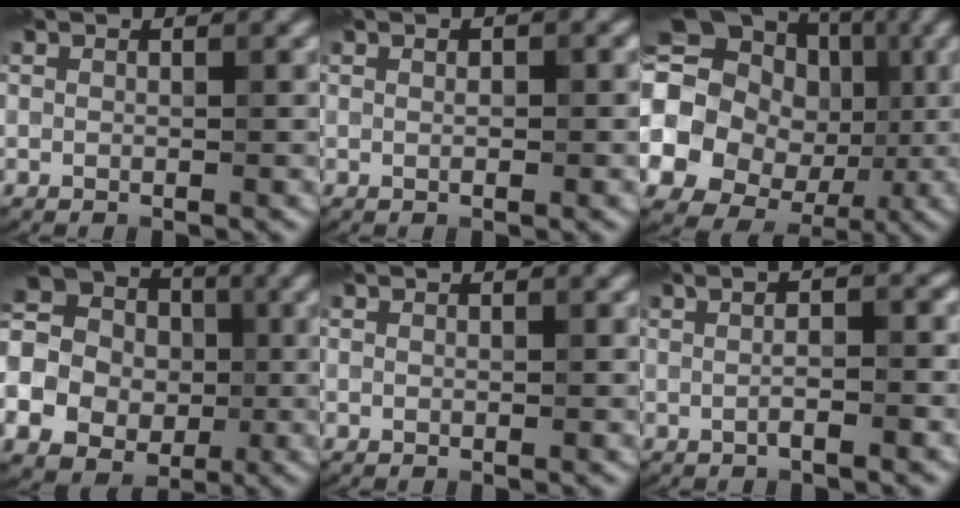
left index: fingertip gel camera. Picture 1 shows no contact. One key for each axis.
{"total": 1.6, "fx": 0.2, "fy": 0.7, "fz": 1.4, "tx": -0.011, "ty": -0.002, "tz": 0.005}
{"total": 19.3, "fx": -0.5, "fy": 17.3, "fz": 8.7, "tx": -0.181, "ty": 0.016, "tz": -0.039}
{"total": 15.3, "fx": -2.5, "fy": 13.9, "fz": 5.8, "tx": -0.172, "ty": 0.005, "tz": -0.075}
{"total": 0.0}
{"total": 2.5, "fx": -0.2, "fy": 0.4, "fz": 2.4, "tx": -0.035, "ty": 0.002, "tz": -0.007}